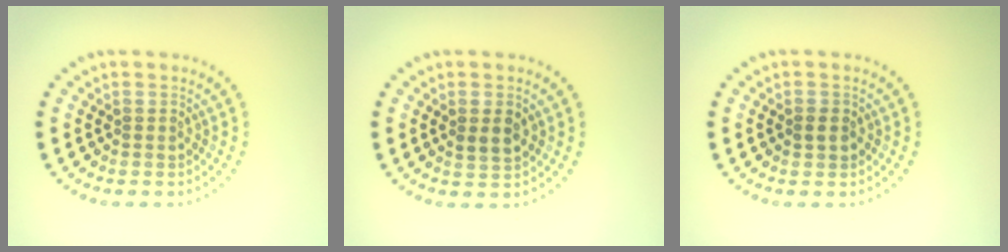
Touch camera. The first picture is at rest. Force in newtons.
{"total": 1.8, "press": 1.7, "slide": 0.4}
{"total": 1.2, "press": 1.2, "slide": 0.2}